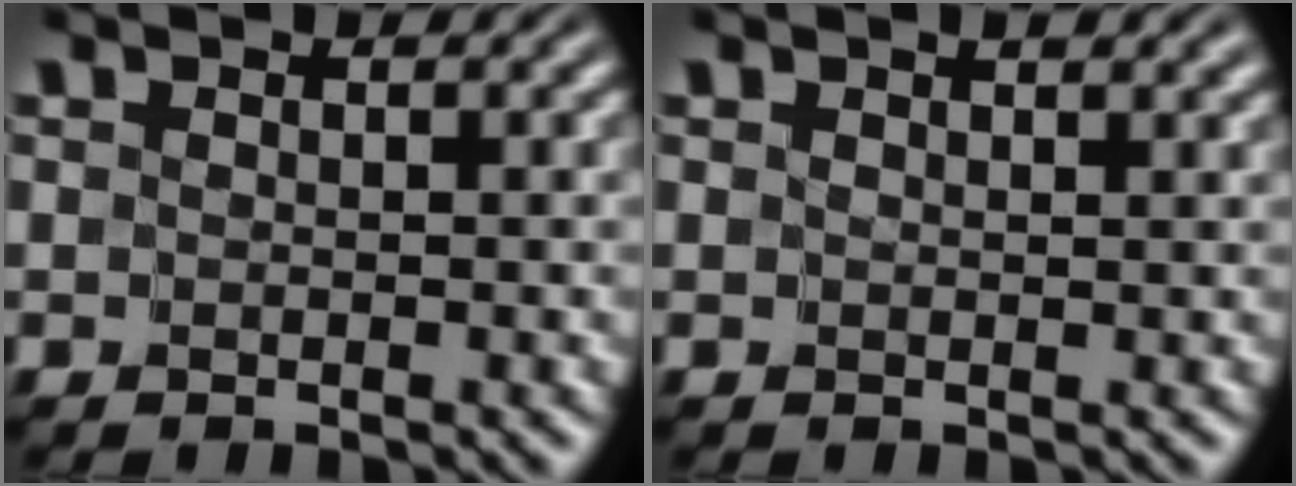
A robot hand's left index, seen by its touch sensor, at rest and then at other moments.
{"total": 1.9, "force": [1.3, 0.6, 1.2], "torque": [-0.007, -0.001, 0.012]}